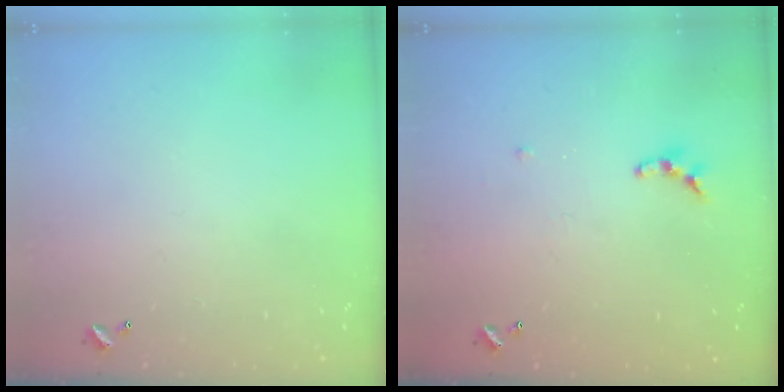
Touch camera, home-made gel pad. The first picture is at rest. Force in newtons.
{"total": 5.5, "press": 5.5, "slide": 0.4}